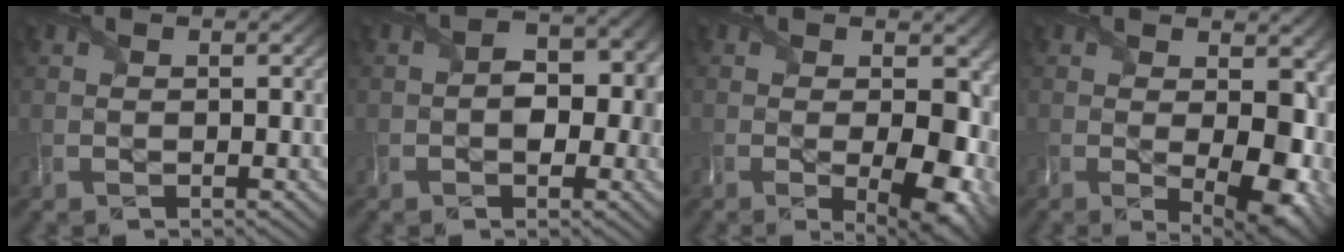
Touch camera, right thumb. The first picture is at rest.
{"total": 4.4, "force": [-0.7, 2.9, 3.2], "torque": [-0.044, -0.006, -0.013]}
{"total": 10.6, "force": [-1.9, 5.1, 9.1], "torque": [-0.124, -0.019, -0.019]}
{"total": 11.3, "force": [-1.0, 6.0, 9.6], "torque": [-0.133, -0.024, 0.002]}